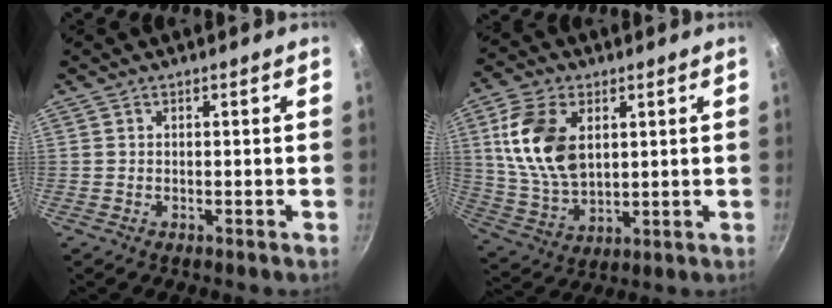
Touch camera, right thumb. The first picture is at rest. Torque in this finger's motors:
{"motor_torque": [-0.65, 1.08, 1.26, 0.61, 0.16]}